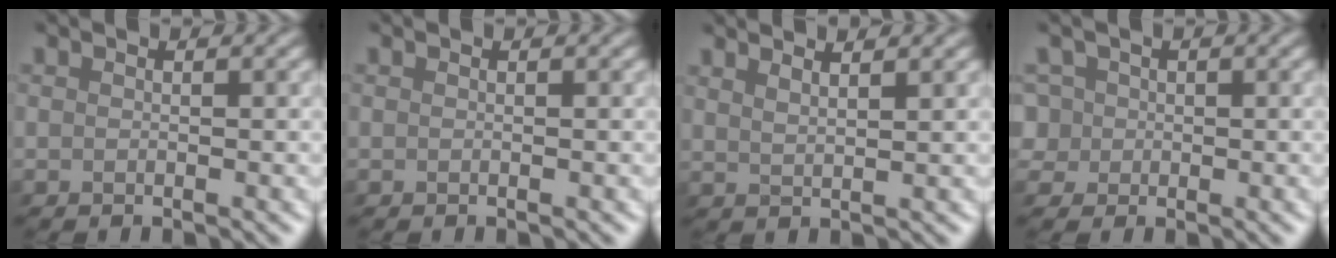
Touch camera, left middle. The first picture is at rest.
{"total": 0.0}
{"total": 3.6, "force": [2.8, 1.2, 1.8], "torque": [-0.004, 0.034, 0.015]}
{"total": 3.8, "force": [0.1, 3.7, 0.7], "torque": [-0.007, 0.035, -0.022]}